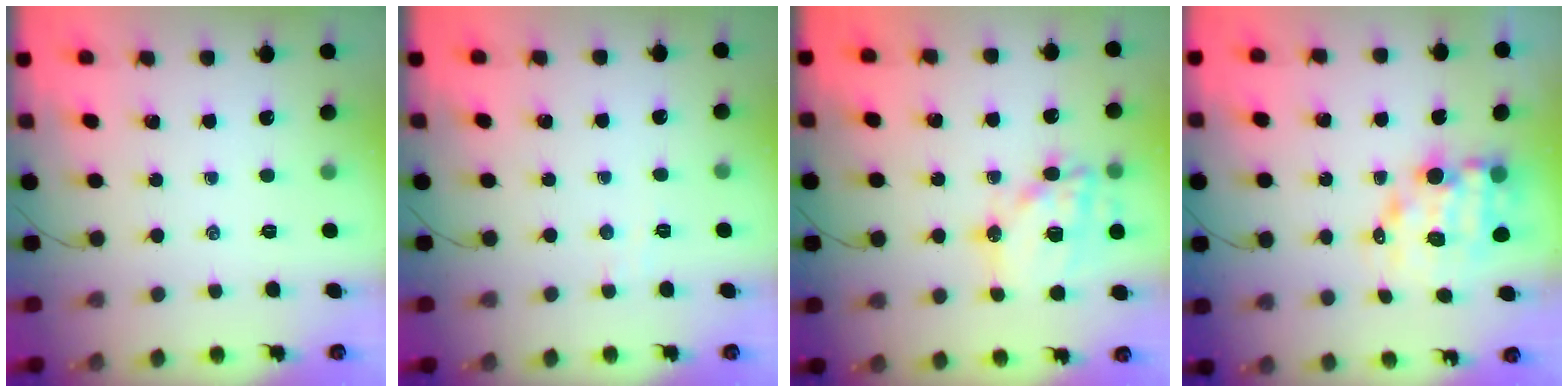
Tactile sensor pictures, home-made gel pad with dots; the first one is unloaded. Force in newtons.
{"total": 2.6, "press": 2.5, "slide": 0.7}
{"total": 16.9, "press": 16.5, "slide": 3.6}
{"total": 9.4, "press": 9.0, "slide": 2.7}